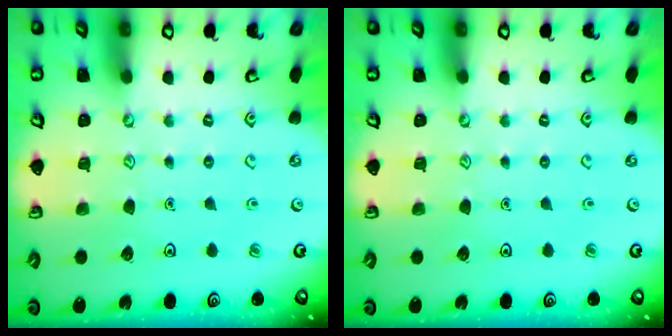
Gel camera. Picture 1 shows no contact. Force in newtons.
{"total": 0.0}